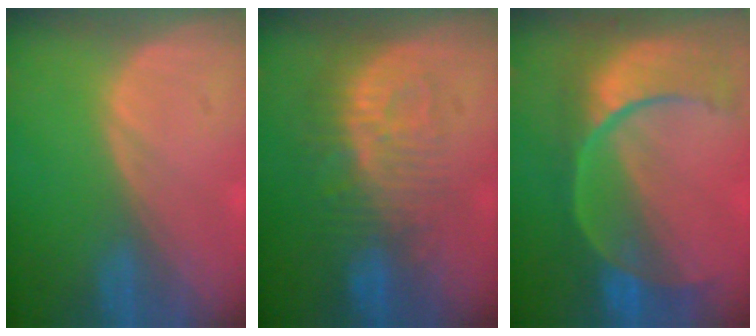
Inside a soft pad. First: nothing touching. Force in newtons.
{"total": 9.4, "press": 8.5, "slide": 3.9}
{"total": 11.1, "press": 9.3, "slide": 6.0}